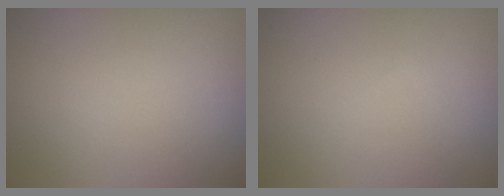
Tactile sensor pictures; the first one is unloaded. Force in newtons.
{"total": 0.0}